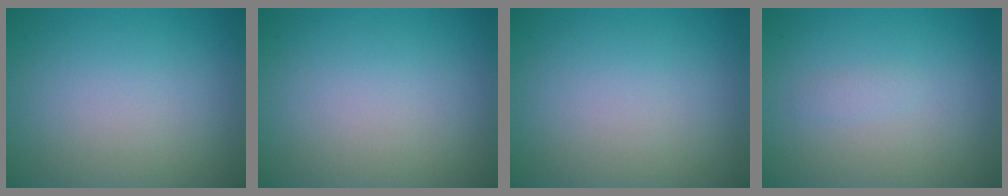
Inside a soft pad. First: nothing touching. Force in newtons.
{"total": 0.0}
{"total": 0.0}
{"total": 0.6, "press": 0.6, "slide": 0.0}